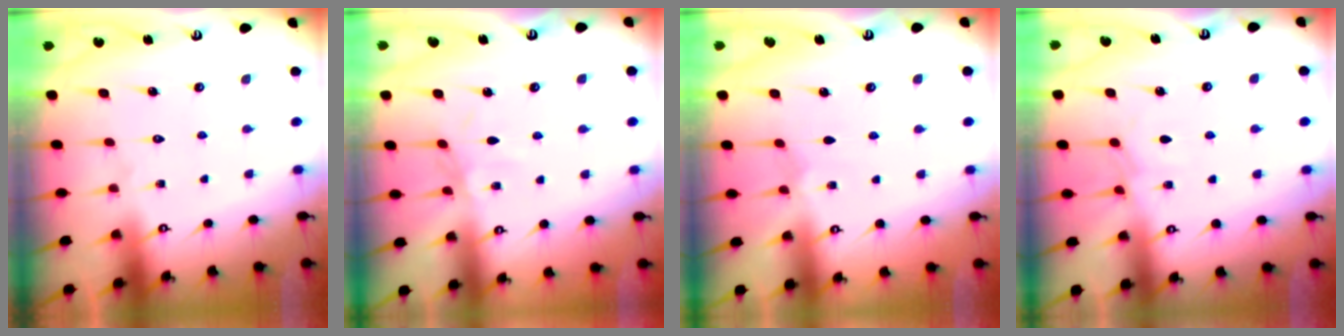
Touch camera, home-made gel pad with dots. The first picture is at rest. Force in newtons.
{"total": 2.1, "press": 2.1, "slide": 0.5}
{"total": 0.6, "press": 0.6, "slide": 0.2}
{"total": 4.7, "press": 4.7, "slide": 0.5}